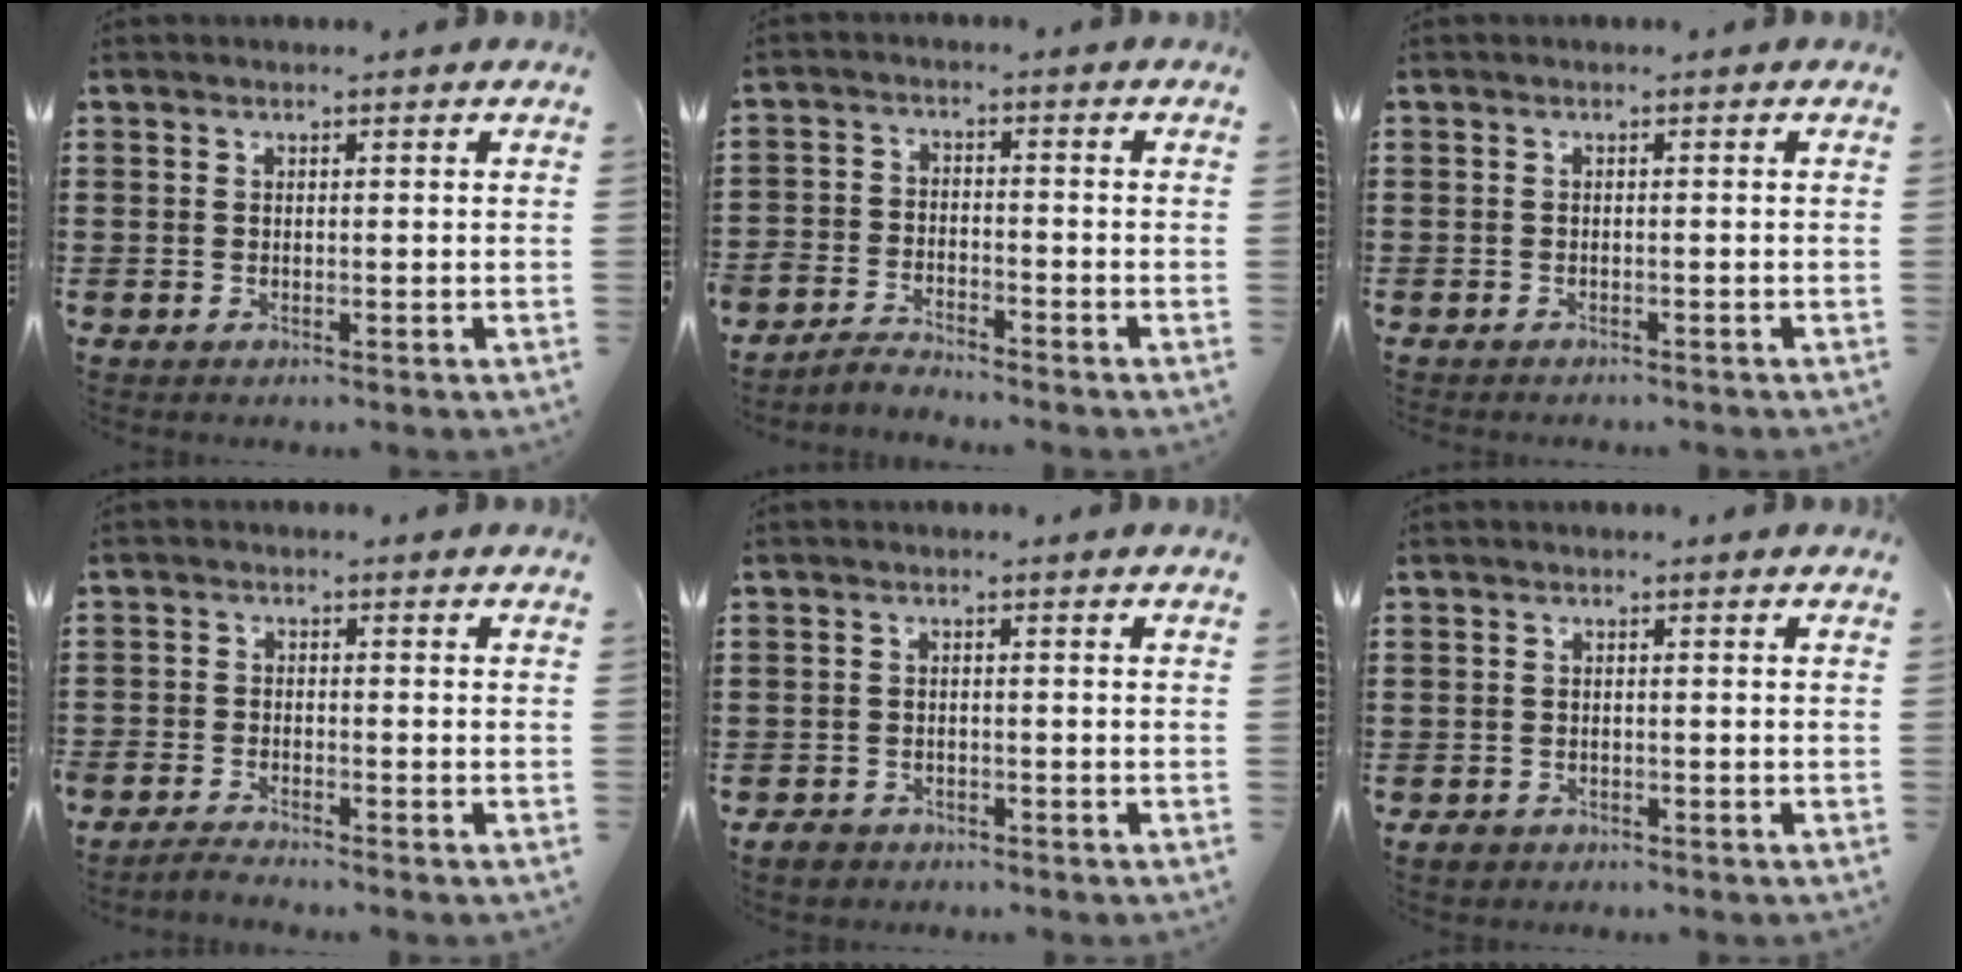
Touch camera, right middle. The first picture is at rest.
{"total": 3.5, "force": [-3.4, 0.6, -0.2], "torque": [-0.005, 0.005, -0.074]}
{"total": 0.6, "force": [-0.6, 0.1, 0.0], "torque": [-0.001, 0.001, -0.014]}
{"total": 2.3, "force": [-2.3, 0.0, 0.0], "torque": [-0.005, 0.002, -0.049]}
{"total": 1.7, "force": [-1.5, 0.8, 0.2], "torque": [-0.010, 0.003, -0.033]}
{"total": 1.1, "force": [-0.9, 0.6, 0.2], "torque": [-0.007, 0.001, -0.021]}